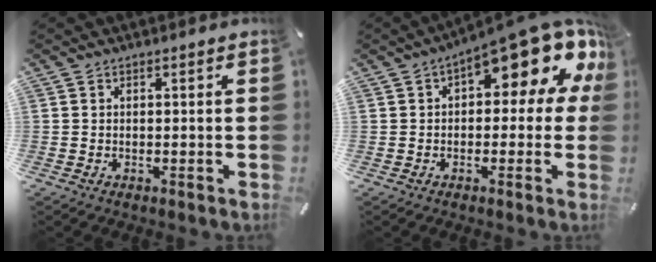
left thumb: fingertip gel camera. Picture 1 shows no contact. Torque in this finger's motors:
{"motor_torque": [2.11, 2.90, 1.57, -1.19, 0.28]}